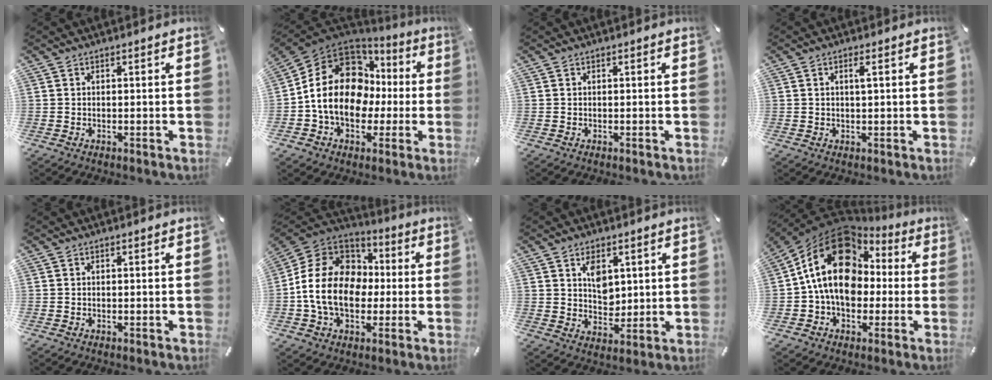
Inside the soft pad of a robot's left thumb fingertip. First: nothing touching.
{"total": 18.2, "force": [0.8, 14.1, 11.4], "torque": [-0.235, 0.006, 0.019]}
{"total": 0.0}
{"total": 1.8, "force": [0.5, 0.4, 1.7], "torque": [-0.027, -0.001, 0.005]}
{"total": 0.0}
{"total": 17.1, "force": [-2.4, 13.6, 10.1], "torque": [-0.217, 0.023, -0.044]}
{"total": 6.1, "force": [2.6, 4.6, 3.1], "torque": [-0.034, -0.010, 0.041]}
{"total": 19.5, "force": [2.2, 15.0, 12.3], "torque": [-0.239, 0.000, 0.036]}